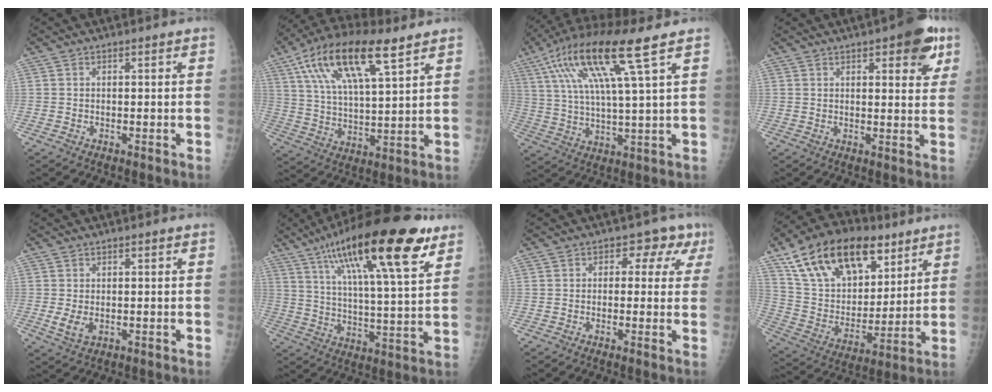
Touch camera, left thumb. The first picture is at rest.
{"total": 18.6, "force": [9.9, 6.3, 14.5], "torque": [-0.259, -0.012, 0.180]}
{"total": 16.5, "force": [7.8, 1.6, 14.5], "torque": [-0.293, -0.007, 0.141]}
{"total": 8.8, "force": [4.5, 3.1, 7.0], "torque": [-0.062, -0.014, 0.052]}
{"total": 3.3, "force": [-0.5, 2.1, 2.6], "torque": [-0.051, -0.009, -0.003]}
{"total": 25.3, "force": [14.2, 6.0, 20.1], "torque": [-0.319, -0.027, 0.227]}
{"total": 5.7, "force": [1.9, 4.2, 3.3], "torque": [0.011, 0.004, 0.008]}
{"total": 24.9, "force": [14.2, 13.8, 15.2], "torque": [-0.239, -0.024, 0.252]}